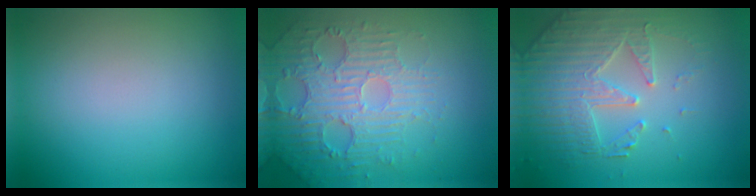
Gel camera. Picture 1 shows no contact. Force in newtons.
{"total": 5.5, "press": 3.8, "slide": 4.0}
{"total": 4.3, "press": 4.1, "slide": 1.3}